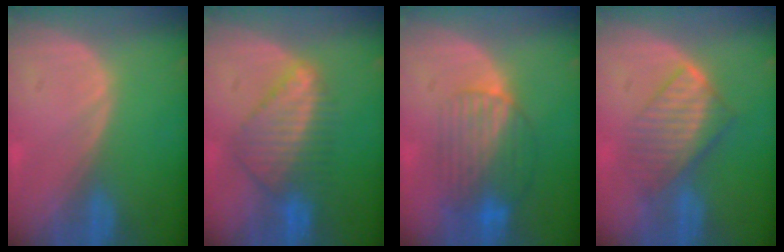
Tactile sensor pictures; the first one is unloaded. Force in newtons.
{"total": 7.6, "press": 7.1, "slide": 2.7}
{"total": 8.1, "press": 7.4, "slide": 3.2}
{"total": 6.6, "press": 6.3, "slide": 1.9}